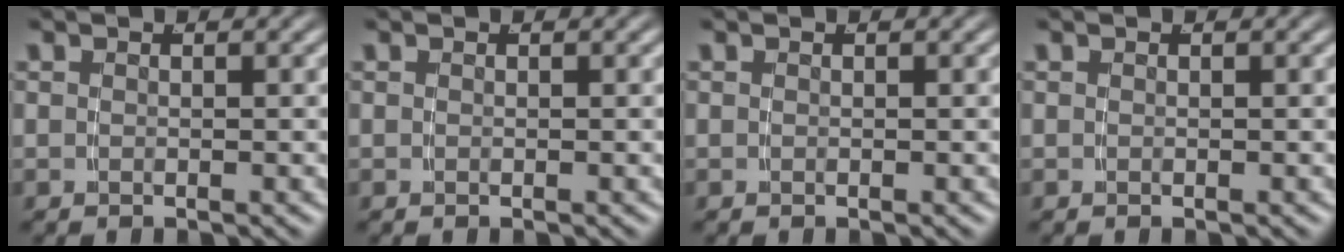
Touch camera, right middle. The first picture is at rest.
{"total": 0.0}
{"total": 0.0}
{"total": 0.0}